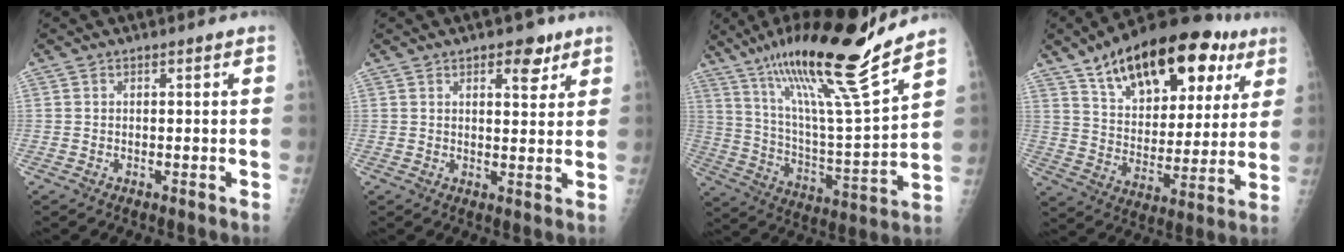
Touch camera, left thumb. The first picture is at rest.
{"total": 5.6, "force": [3.2, 2.7, 3.7], "torque": [-0.028, -0.014, 0.039]}
{"total": 24.4, "force": [17.3, 2.2, 17.1], "torque": [-0.269, -0.072, 0.301]}
{"total": 26.9, "force": [14.7, 13.7, 18.0], "torque": [-0.241, -0.013, 0.231]}